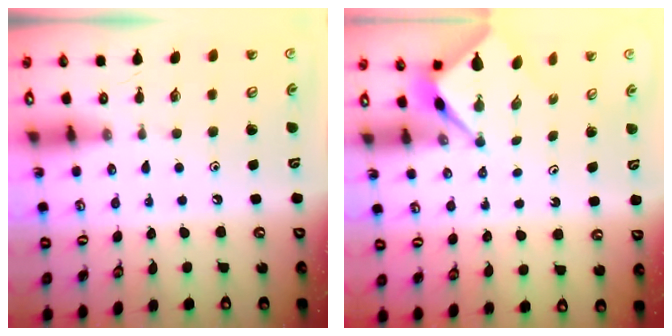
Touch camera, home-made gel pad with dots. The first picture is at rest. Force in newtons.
{"total": 2.6, "press": 2.6, "slide": 0.2}